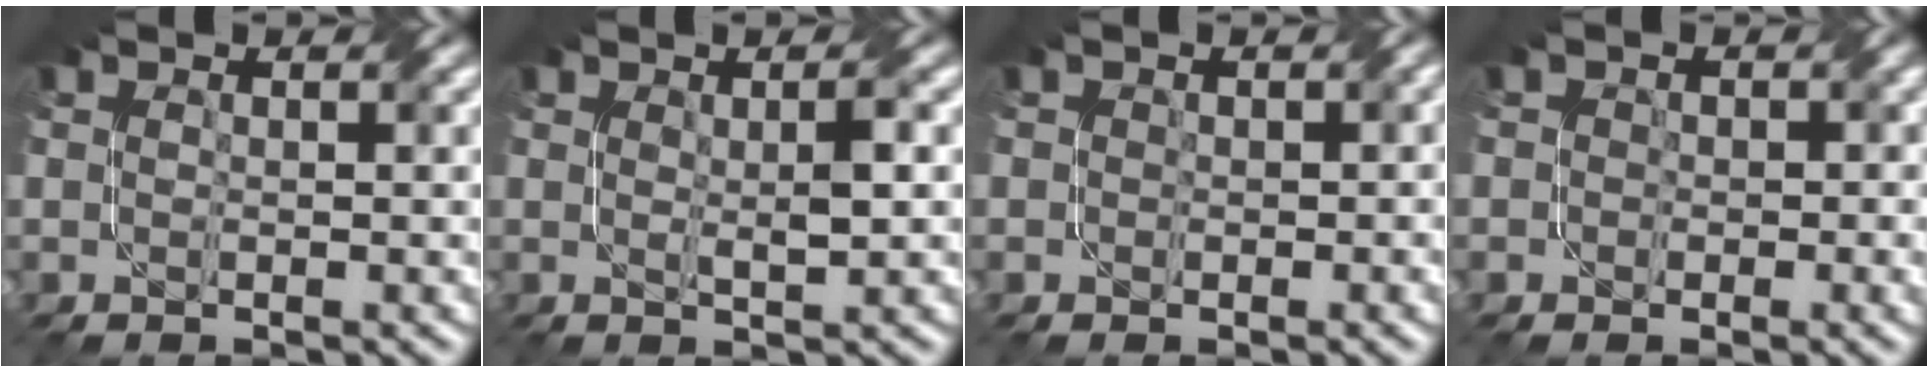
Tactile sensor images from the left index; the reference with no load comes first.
{"total": 2.0, "force": [0.4, 0.2, 1.9], "torque": [-0.030, -0.001, 0.009]}
{"total": 1.1, "force": [0.2, 1.0, 0.4], "torque": [-0.003, -0.001, -0.003]}
{"total": 2.4, "force": [0.4, 2.2, 1.0], "torque": [-0.002, 0.006, -0.014]}